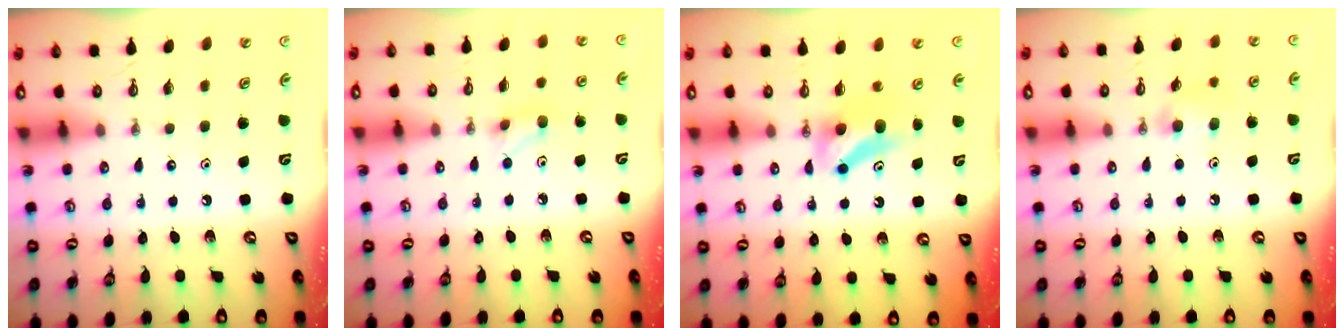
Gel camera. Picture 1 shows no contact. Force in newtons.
{"total": 5.4, "press": 5.3, "slide": 0.9}
{"total": 7.0, "press": 6.9, "slide": 0.8}
{"total": 7.5, "press": 7.4, "slide": 1.2}